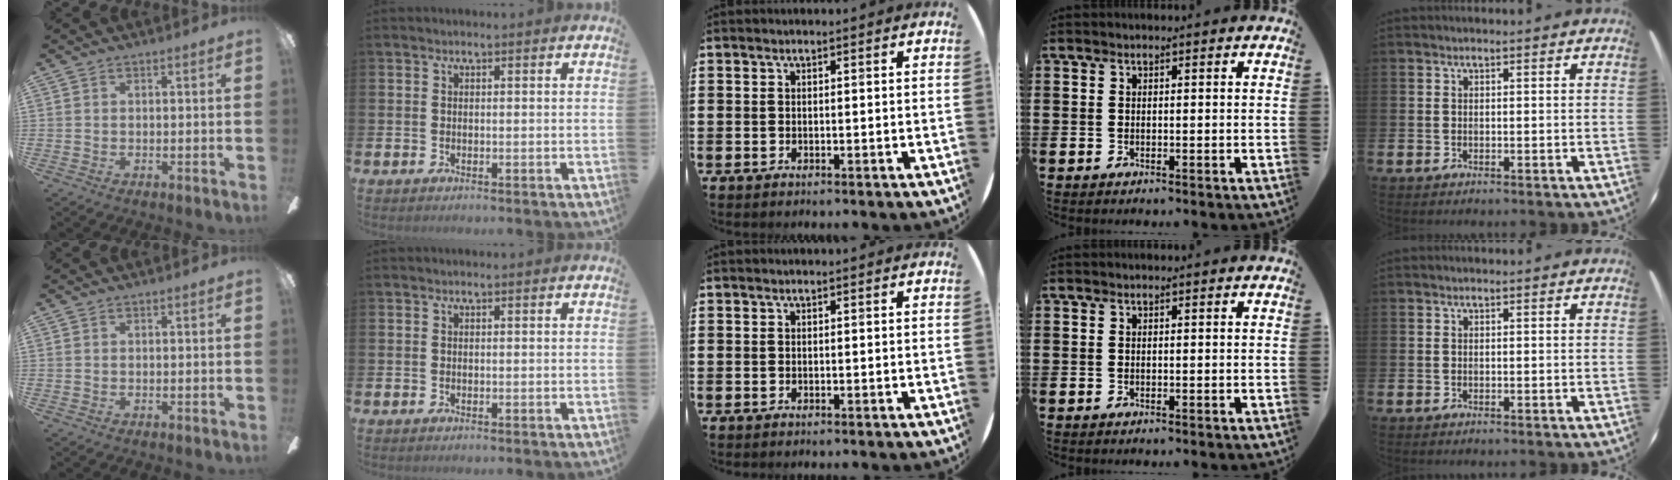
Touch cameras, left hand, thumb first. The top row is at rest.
{}